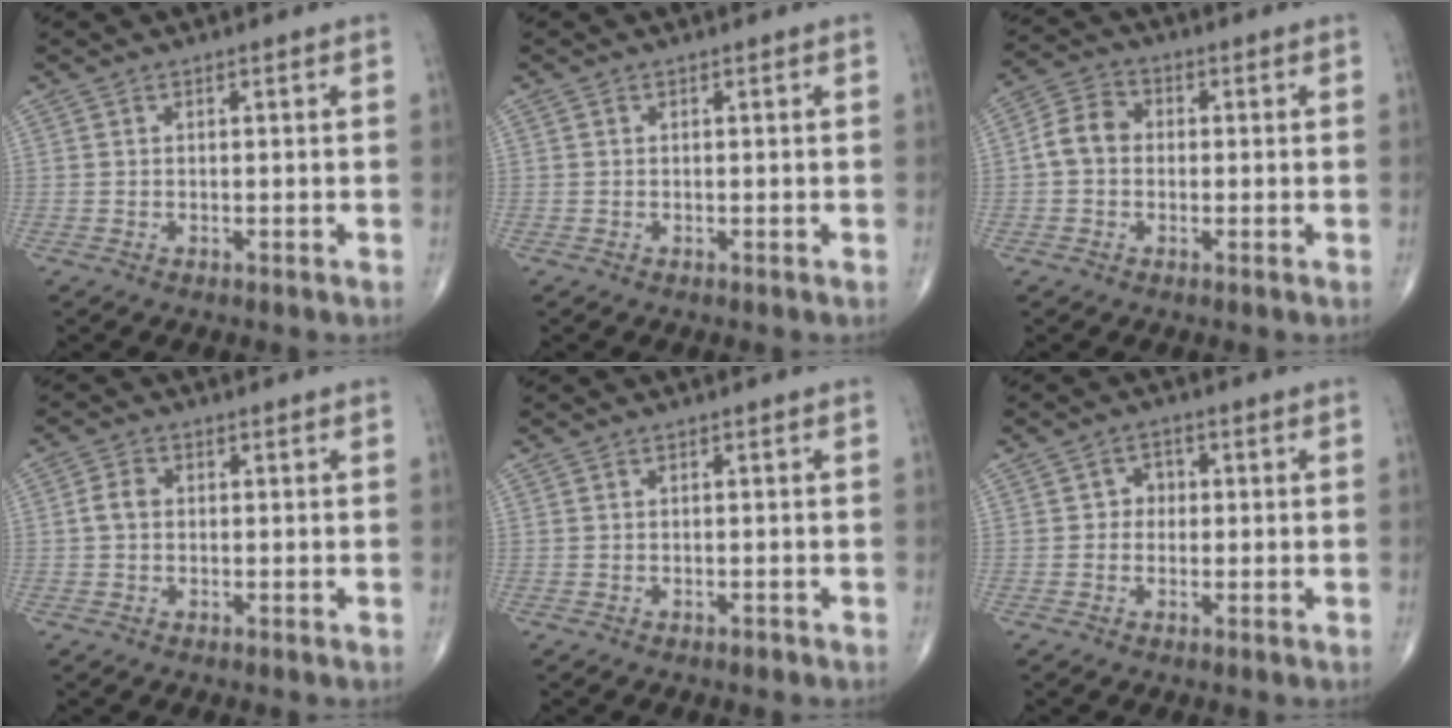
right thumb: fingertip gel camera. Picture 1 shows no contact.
{"total": 0.0}
{"total": 6.0, "force": [-0.3, 4.9, 3.6], "torque": [-0.057, 0.020, -0.016]}
{"total": 2.8, "force": [0.0, 2.1, 1.8], "torque": [-0.035, 0.007, -0.005]}
{"total": 0.6, "force": [-0.5, 0.3, 0.3], "torque": [-0.004, -0.001, -0.008]}
{"total": 3.0, "force": [0.0, 2.7, 1.4], "torque": [0.003, 0.010, -0.008]}